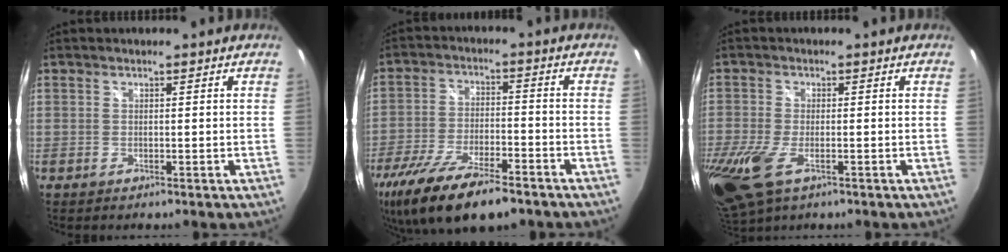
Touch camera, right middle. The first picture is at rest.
{"total": 18.5, "force": [-13.2, 6.1, 11.4], "torque": [-0.238, -0.044, -0.224]}
{"total": 15.5, "force": [-6.9, 8.1, 11.3], "torque": [-0.279, -0.055, -0.121]}